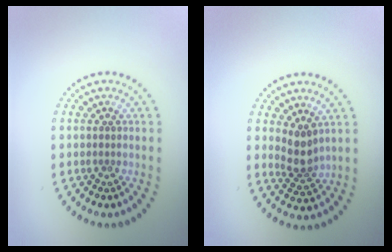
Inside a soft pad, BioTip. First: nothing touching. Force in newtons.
{"total": 2.6, "press": 2.0, "slide": 1.7}